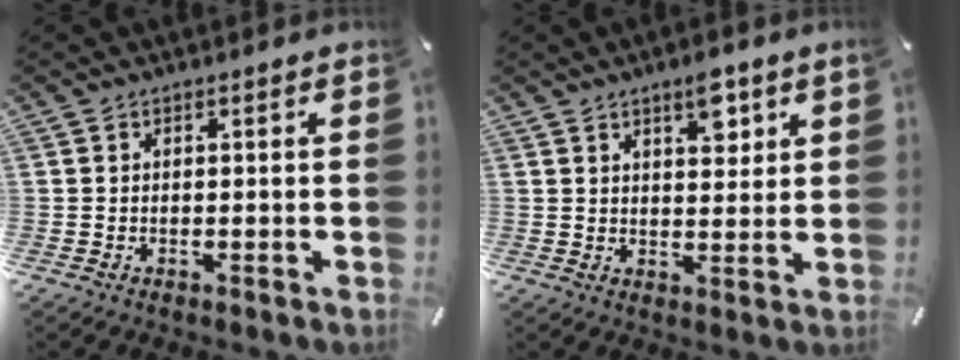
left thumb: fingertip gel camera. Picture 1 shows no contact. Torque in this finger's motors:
{"motor_torque": [1.10, 0.62, 1.16, -0.80, 0.05]}